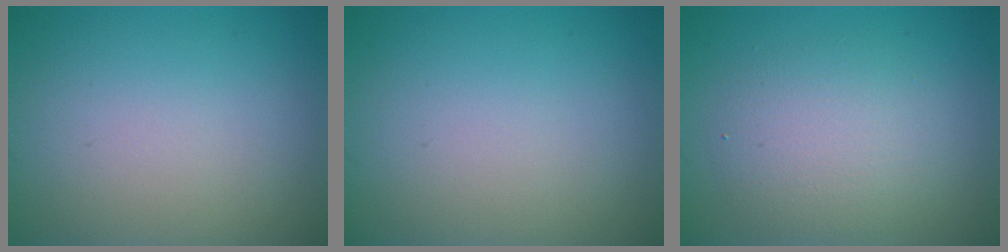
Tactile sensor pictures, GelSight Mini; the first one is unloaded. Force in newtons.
{"total": 0.0}
{"total": 4.0, "press": 4.0, "slide": 0.2}